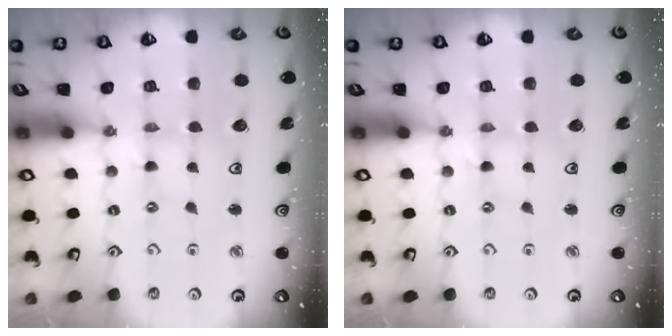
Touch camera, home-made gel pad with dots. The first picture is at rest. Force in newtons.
{"total": 0.0}